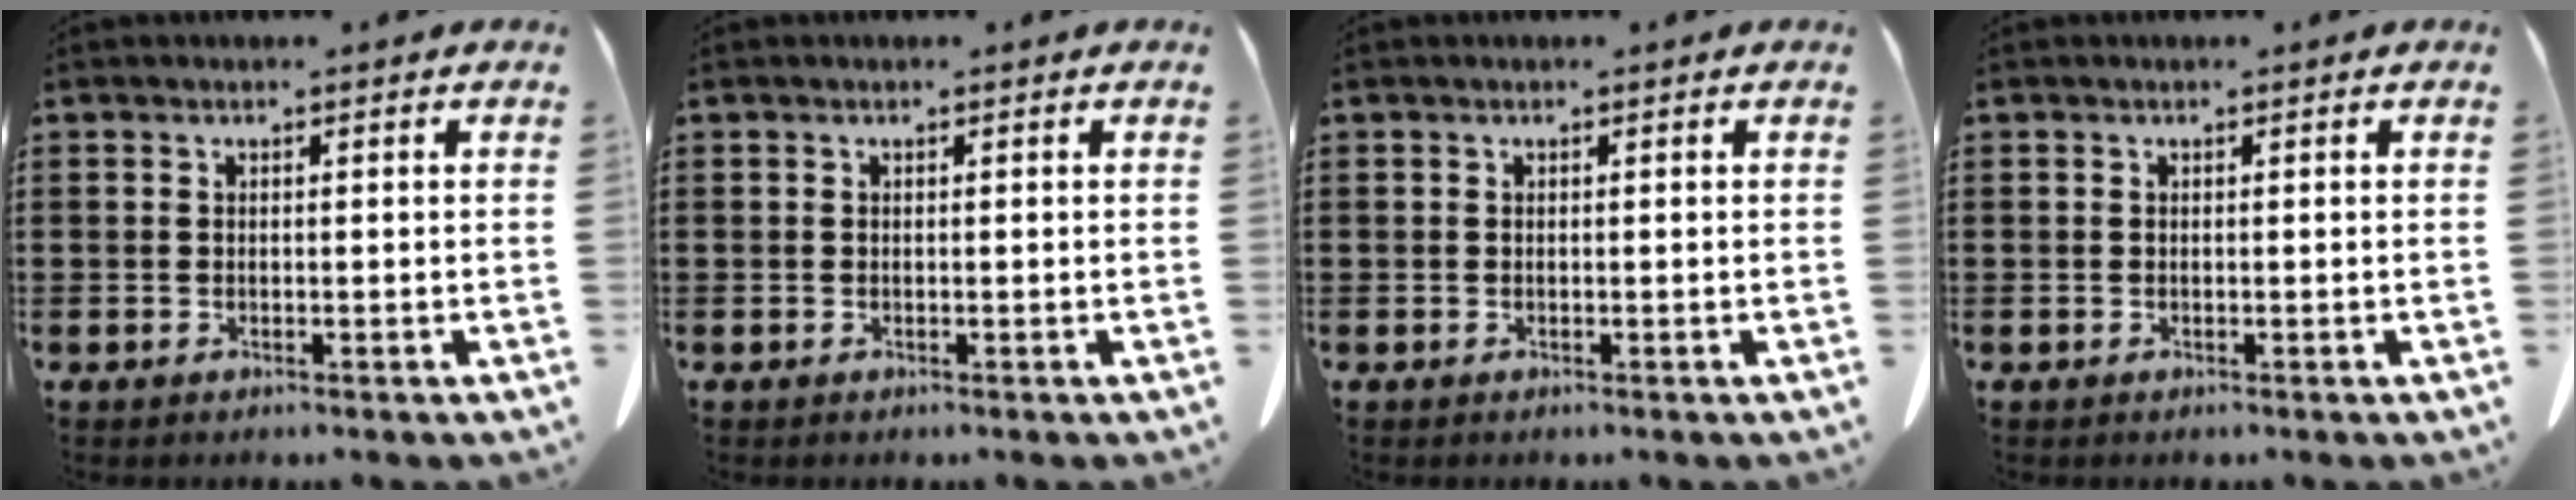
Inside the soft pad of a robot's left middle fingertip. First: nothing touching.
{"total": 0.0}
{"total": 0.0}
{"total": 0.0}